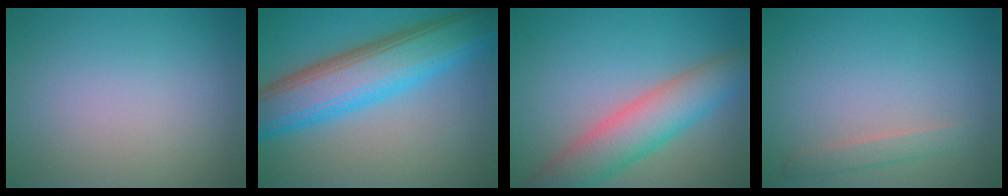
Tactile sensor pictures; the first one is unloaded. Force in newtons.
{"total": 9.5, "press": 9.5, "slide": 0.2}
{"total": 6.9, "press": 6.9, "slide": 0.3}
{"total": 1.4, "press": 1.4, "slide": 0.0}